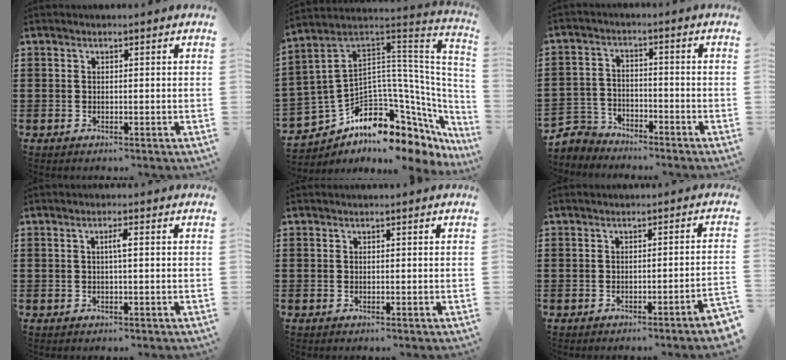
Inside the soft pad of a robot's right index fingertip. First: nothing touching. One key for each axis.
{"total": 7.5, "fx": -4.6, "fy": 3.8, "fz": 4.6, "tx": -0.118, "ty": -0.044, "tz": -0.099}
{"total": 4.4, "fx": -4.0, "fy": 1.6, "fz": 0.3, "tx": -0.036, "ty": -0.003, "tz": -0.091}
{"total": 1.5, "fx": 0.0, "fy": 0.0, "fz": 1.5, "tx": -0.029, "ty": 0.001, "tz": -0.002}
{"total": 0.0}
{"total": 1.9, "fx": -1.4, "fy": -0.4, "fz": 1.1, "tx": -0.020, "ty": -0.002, "tz": -0.029}